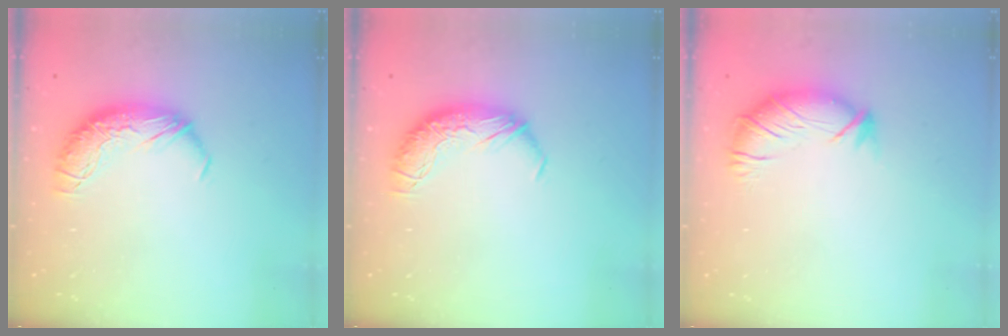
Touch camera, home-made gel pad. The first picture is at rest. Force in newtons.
{"total": 0.0}
{"total": 2.9, "press": 2.0, "slide": 2.0}